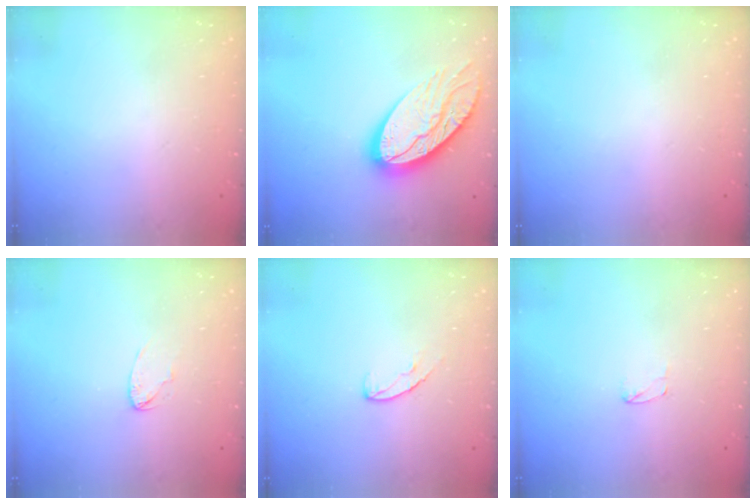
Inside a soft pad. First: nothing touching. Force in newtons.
{"total": 18.3, "press": 18.3, "slide": 1.5}
{"total": 0.0}
{"total": 2.6, "press": 2.6, "slide": 0.2}
{"total": 7.3, "press": 7.2, "slide": 0.6}
{"total": 3.7, "press": 3.7, "slide": 0.3}